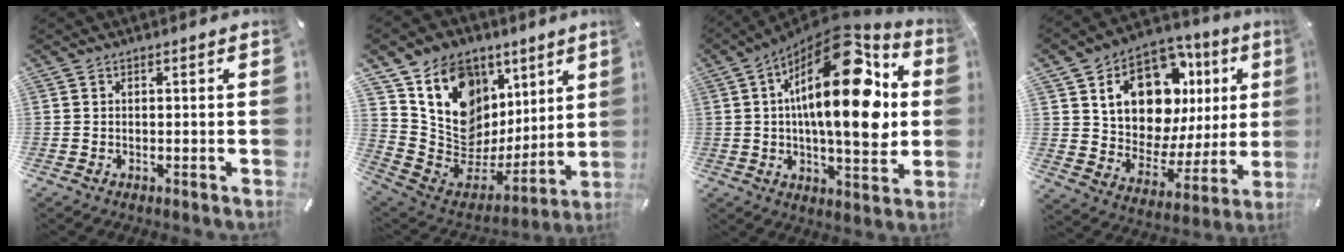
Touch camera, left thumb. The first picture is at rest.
{"total": 15.7, "force": [6.1, 13.2, 5.8], "torque": [-0.089, -0.057, 0.135]}
{"total": 26.5, "force": [6.1, 11.2, 23.2], "torque": [-0.383, -0.033, 0.092]}
{"total": 16.8, "force": [8.9, 10.6, 9.4], "torque": [-0.149, -0.061, 0.157]}